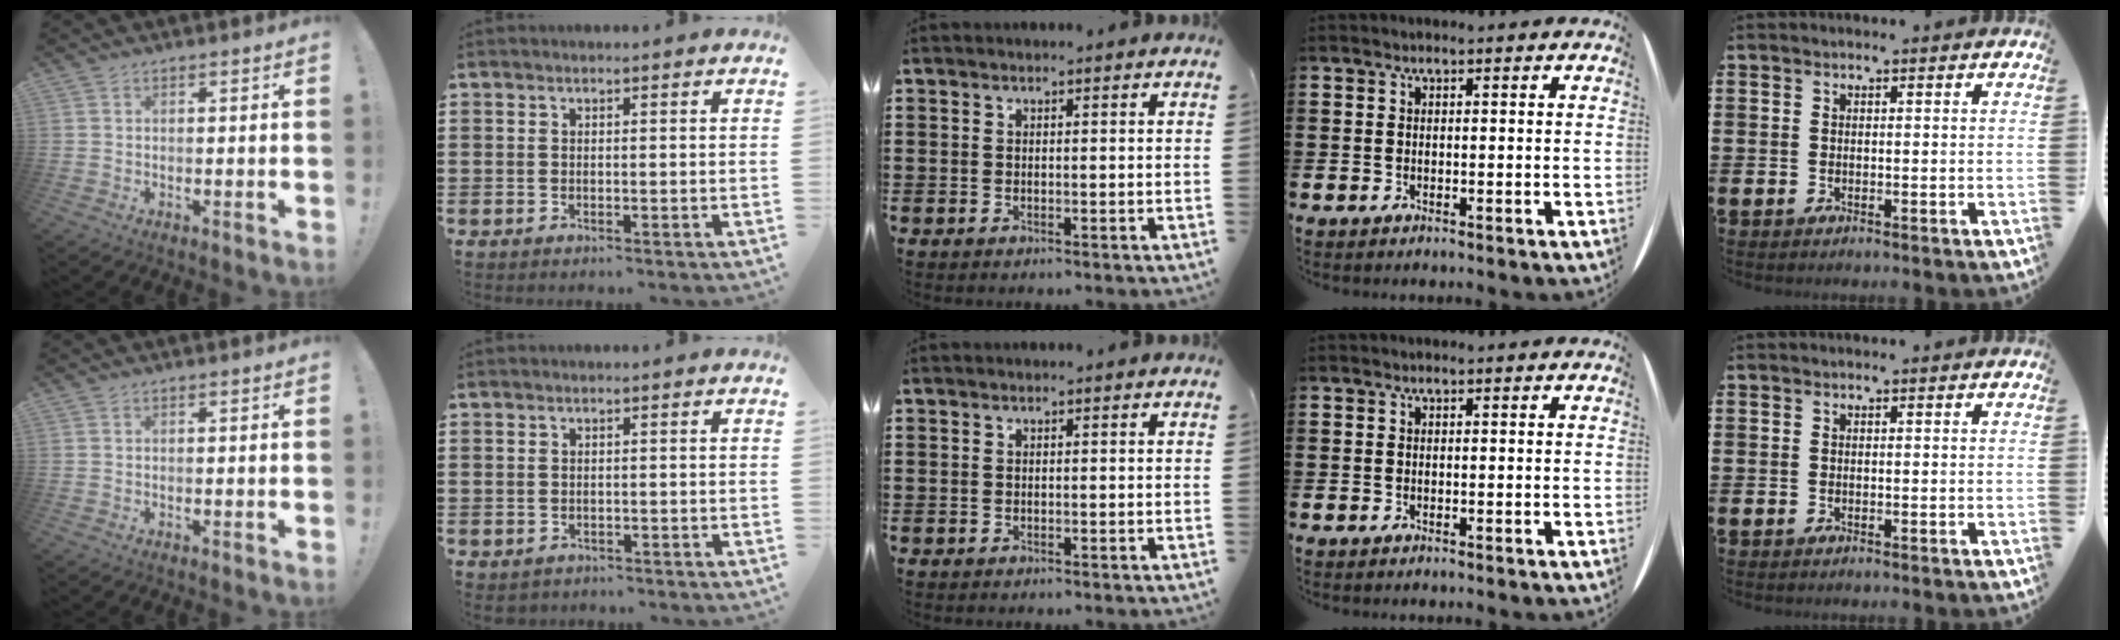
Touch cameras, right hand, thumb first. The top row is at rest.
{"index": {"total": 0.7, "force": [-0.5, 0.5, 0.0], "torque": [-0.004, 0.003, -0.011]}}